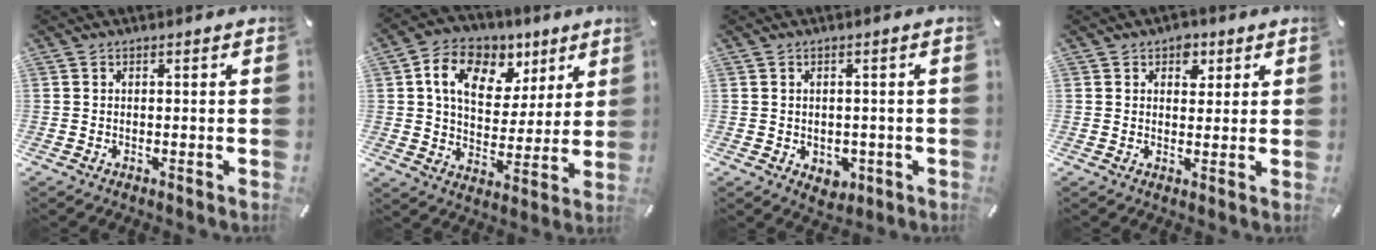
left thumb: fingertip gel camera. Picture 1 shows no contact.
{"total": 13.1, "force": [6.2, 9.7, 6.4], "torque": [-0.106, -0.022, 0.112]}
{"total": 2.8, "force": [-0.4, 2.6, 1.0], "torque": [-0.003, -0.003, -0.010]}
{"total": 4.0, "force": [1.9, 3.0, 1.9], "torque": [-0.004, -0.009, 0.024]}